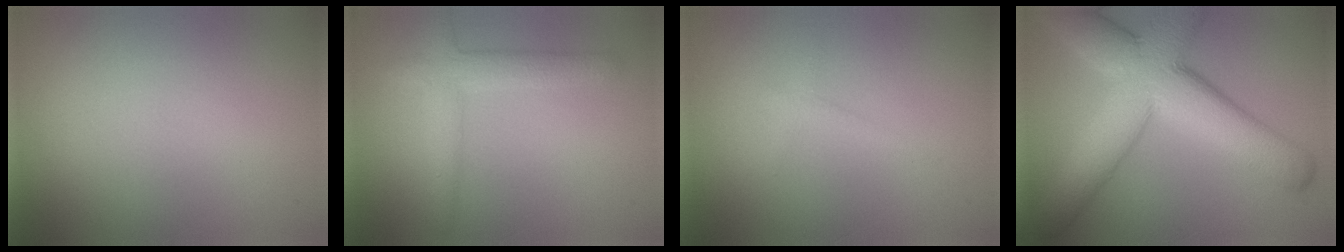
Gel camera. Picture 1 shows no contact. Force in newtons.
{"total": 3.0, "press": 3.0, "slide": 0.2}
{"total": 0.9, "press": 0.9, "slide": 0.1}
{"total": 12.0, "press": 11.9, "slide": 0.9}